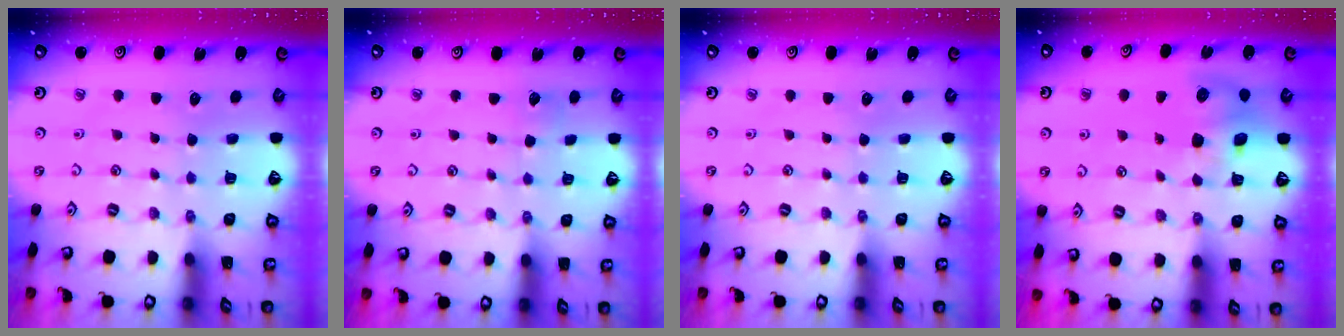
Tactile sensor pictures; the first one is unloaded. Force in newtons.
{"total": 3.4, "press": 3.4, "slide": 0.3}
{"total": 0.0}
{"total": 8.7, "press": 8.6, "slide": 1.3}